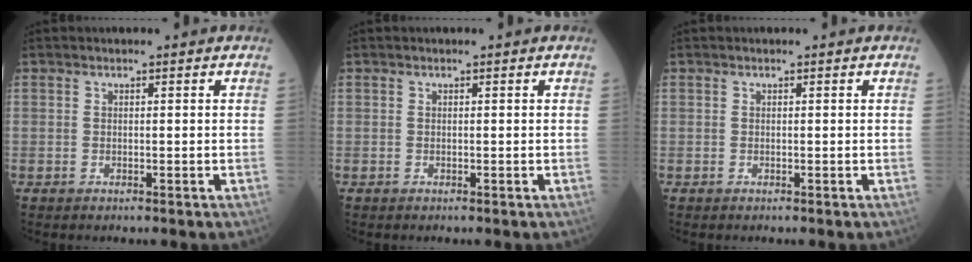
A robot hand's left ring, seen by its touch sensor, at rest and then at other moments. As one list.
[{"total": 0.0}, {"total": 0.0}]